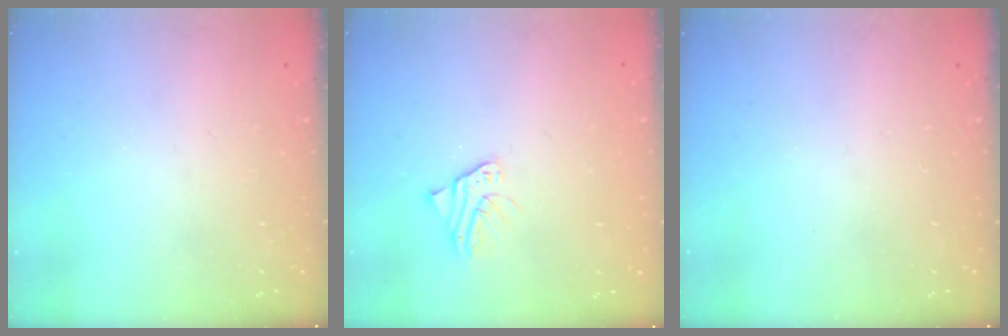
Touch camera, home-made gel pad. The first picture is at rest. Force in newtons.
{"total": 2.7, "press": 2.6, "slide": 0.3}
{"total": 0.0}